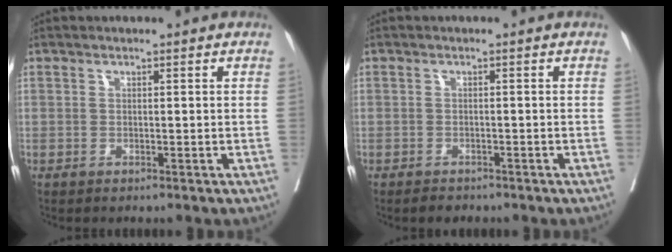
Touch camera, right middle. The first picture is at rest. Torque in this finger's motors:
{"motor_torque": [0.38, -0.33, -0.03, -0.01]}